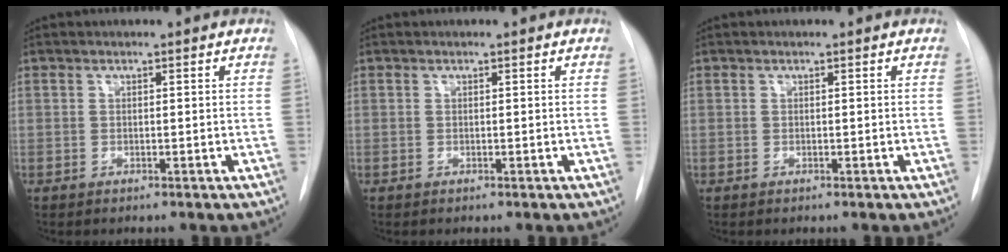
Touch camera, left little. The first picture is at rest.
{"total": 0.0}
{"total": 0.0}